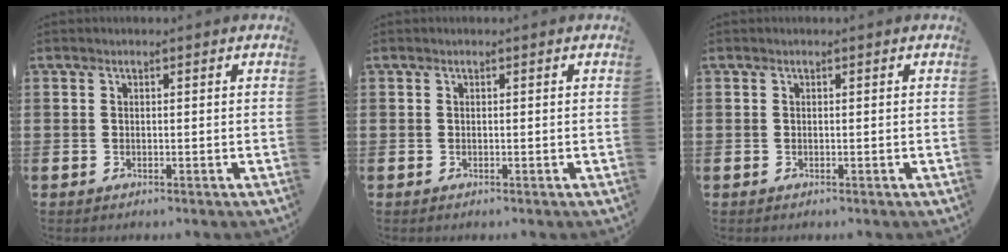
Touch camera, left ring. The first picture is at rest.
{"total": 0.0}
{"total": 0.0}